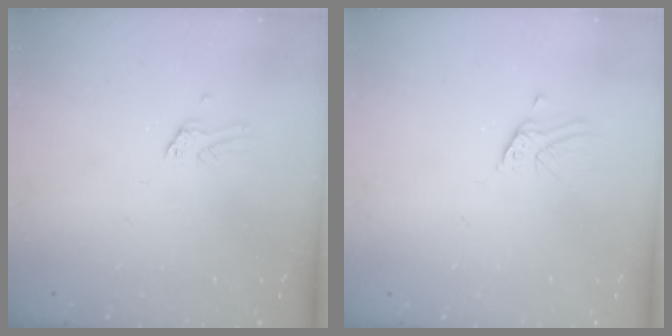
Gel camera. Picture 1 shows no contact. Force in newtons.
{"total": 2.1, "press": 2.1, "slide": 0.1}